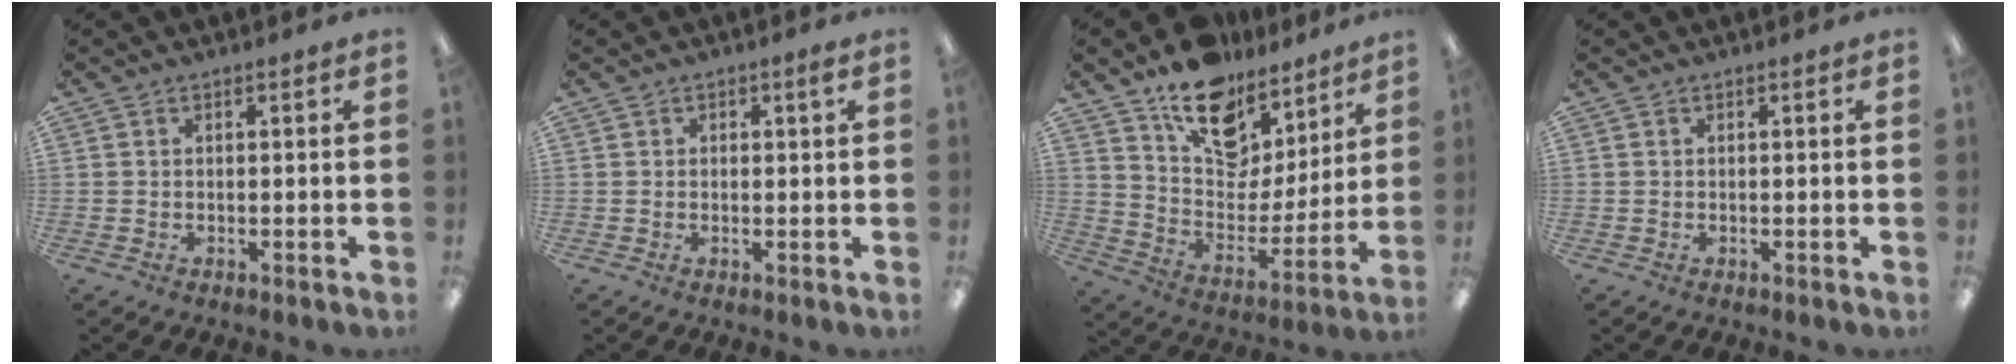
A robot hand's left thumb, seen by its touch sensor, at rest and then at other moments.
{"total": 1.0, "force": [0.7, 0.4, 0.6], "torque": [-0.013, 0.004, 0.011]}
{"total": 16.2, "force": [11.7, 9.3, 6.0], "torque": [-0.097, -0.090, 0.213]}
{"total": 0.0}